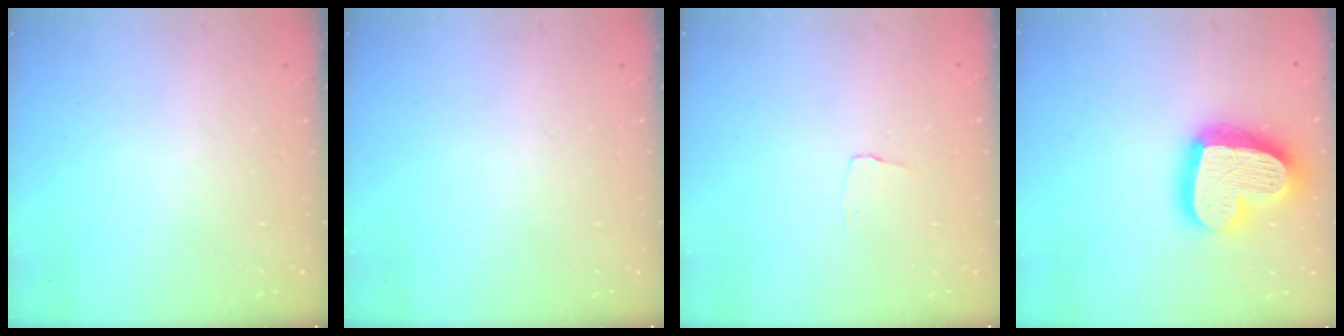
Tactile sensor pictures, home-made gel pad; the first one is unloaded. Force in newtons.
{"total": 0.0}
{"total": 2.9, "press": 2.8, "slide": 0.3}
{"total": 24.3, "press": 24.2, "slide": 2.4}